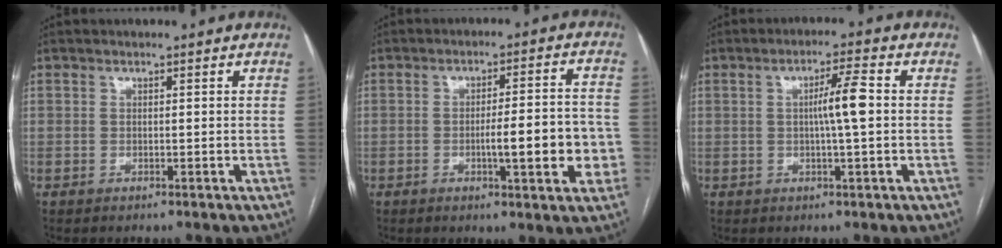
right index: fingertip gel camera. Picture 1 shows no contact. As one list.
[{"total": 9.8, "force": [-2.3, 1.8, 9.4], "torque": [-0.129, 0.014, -0.027]}, {"total": 5.8, "force": [0.5, -0.1, 5.7], "torque": [-0.100, 0.003, 0.008]}]